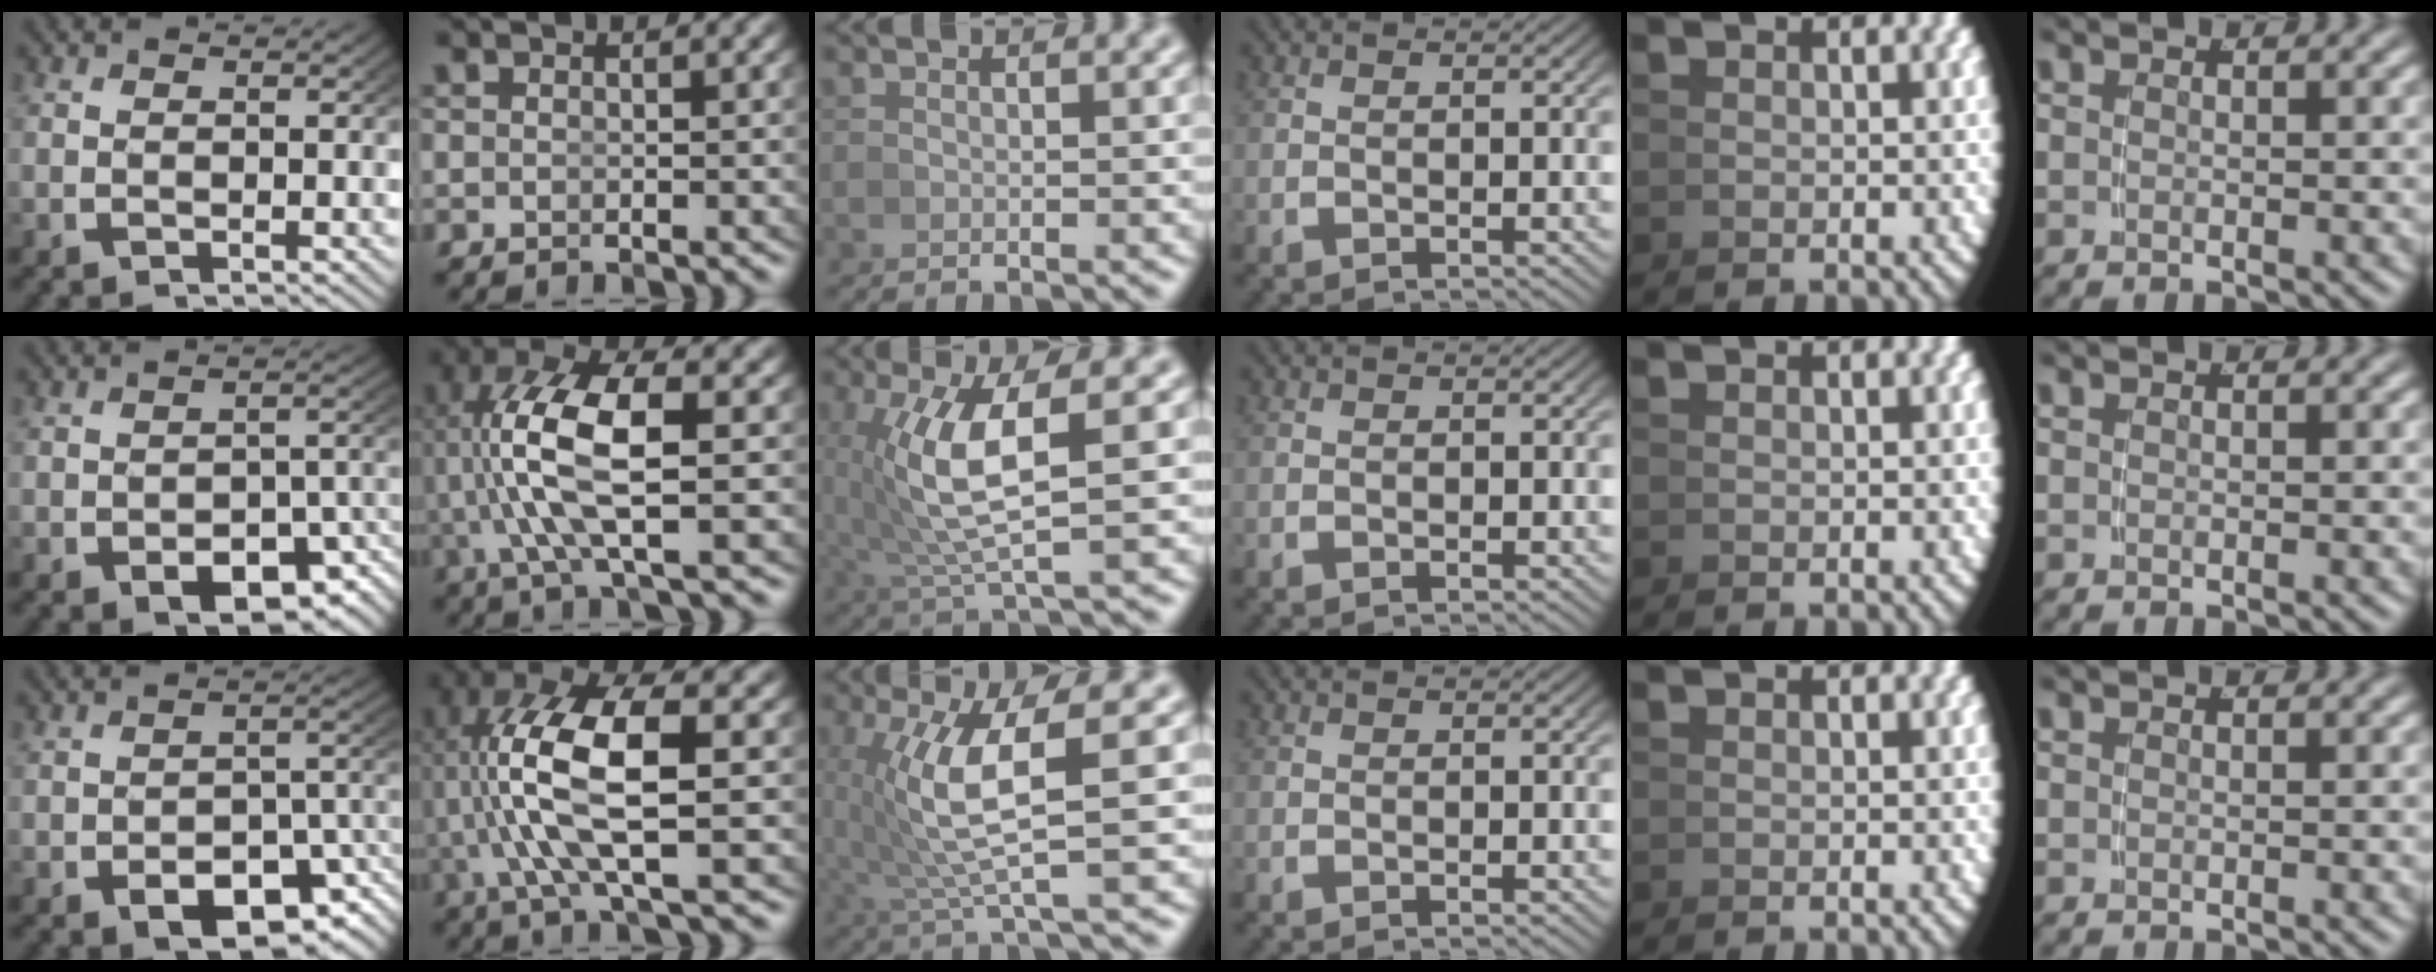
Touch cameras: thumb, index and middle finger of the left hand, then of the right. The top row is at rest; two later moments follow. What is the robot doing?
{"motion": "grasp_and_lifting", "object": "whiteboard"}